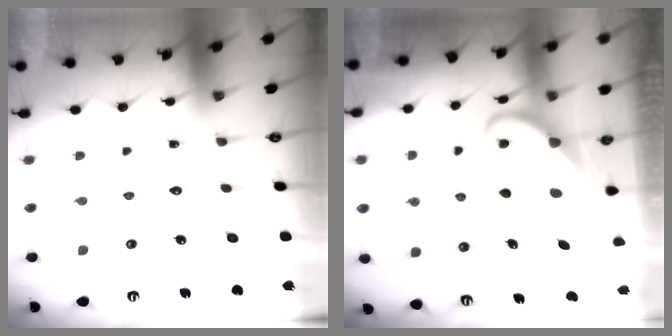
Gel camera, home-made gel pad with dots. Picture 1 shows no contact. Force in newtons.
{"total": 1.9, "press": 1.9, "slide": 0.3}